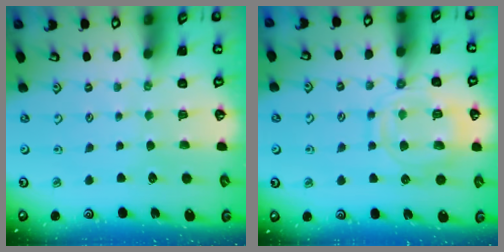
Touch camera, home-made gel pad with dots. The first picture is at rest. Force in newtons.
{"total": 12.7, "press": 12.7, "slide": 1.2}